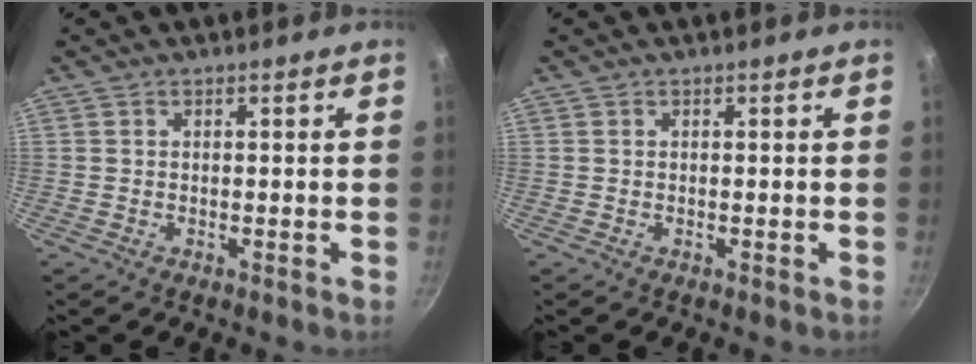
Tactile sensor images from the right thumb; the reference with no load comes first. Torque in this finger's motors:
{"motor_torque": [0.38, 0.46, -0.33, -0.07, 0.00]}